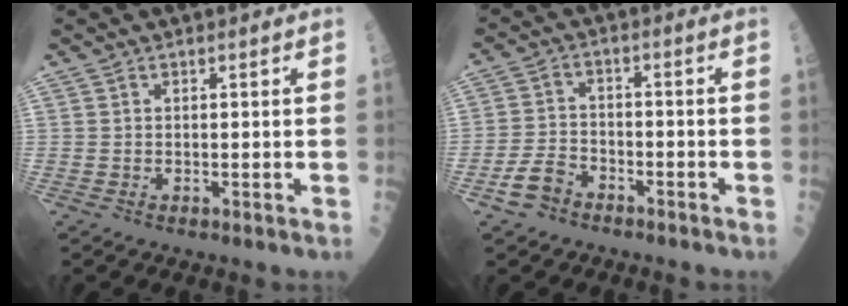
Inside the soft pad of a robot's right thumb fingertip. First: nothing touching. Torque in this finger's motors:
{"motor_torque": [0.76, 0.22, -0.10, -0.09, 0.11]}